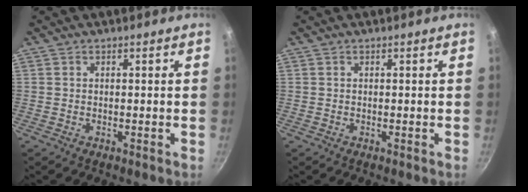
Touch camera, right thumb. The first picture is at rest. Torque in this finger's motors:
{"motor_torque": [0.00, 0.00, 0.00, 0.00, 0.01]}